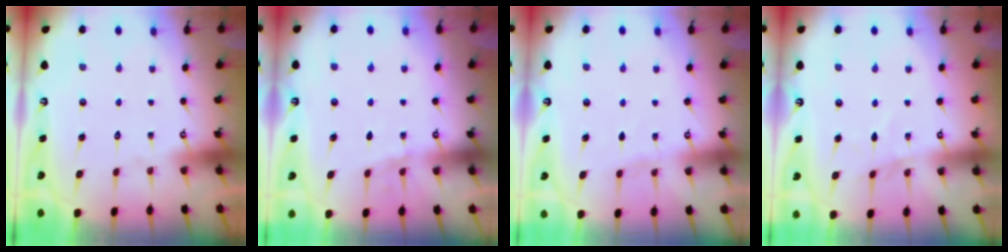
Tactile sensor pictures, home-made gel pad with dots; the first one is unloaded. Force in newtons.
{"total": 3.1, "press": 3.1, "slide": 0.4}
{"total": 1.9, "press": 1.9, "slide": 0.3}
{"total": 3.7, "press": 3.7, "slide": 0.4}